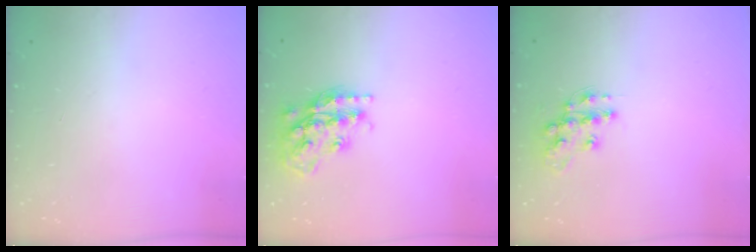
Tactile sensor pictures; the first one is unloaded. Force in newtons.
{"total": 18.6, "press": 18.5, "slide": 1.5}
{"total": 11.8, "press": 11.8, "slide": 0.7}